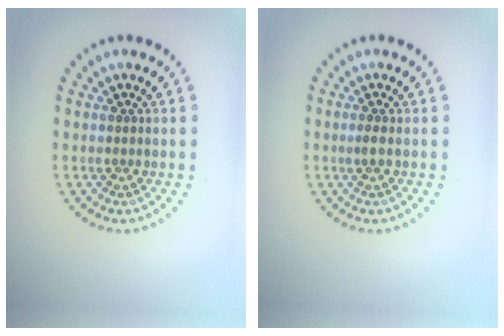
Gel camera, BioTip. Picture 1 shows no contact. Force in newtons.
{"total": 0.9, "press": 0.5, "slide": 0.7}